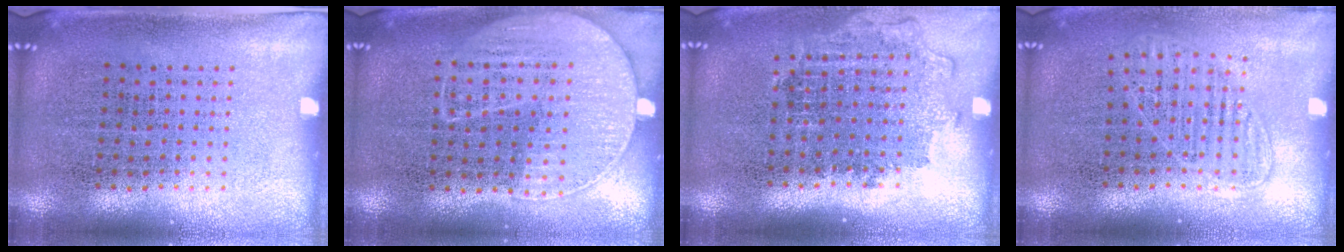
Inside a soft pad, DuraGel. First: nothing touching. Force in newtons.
{"total": 1.3, "press": 1.0, "slide": 0.7}
{"total": 1.2, "press": 1.1, "slide": 0.5}
{"total": 1.2, "press": 1.1, "slide": 0.5}